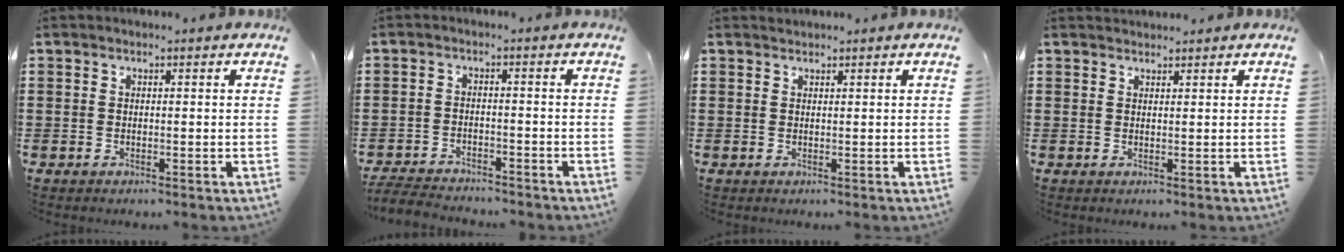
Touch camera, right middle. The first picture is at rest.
{"total": 3.8, "force": [-3.8, 0.2, 0.4], "torque": [-0.016, -0.003, -0.080]}
{"total": 0.7, "force": [0.6, 0.2, -0.1], "torque": [0.001, 0.001, 0.012]}
{"total": 1.2, "force": [1.1, 0.3, -0.1], "torque": [-0.001, 0.002, 0.023]}